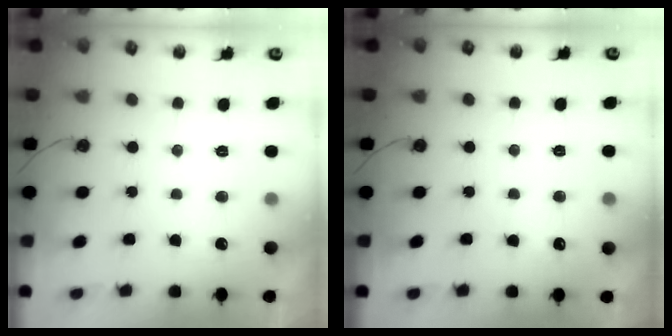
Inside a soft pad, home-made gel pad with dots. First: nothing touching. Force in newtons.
{"total": 3.2, "press": 3.2, "slide": 0.4}